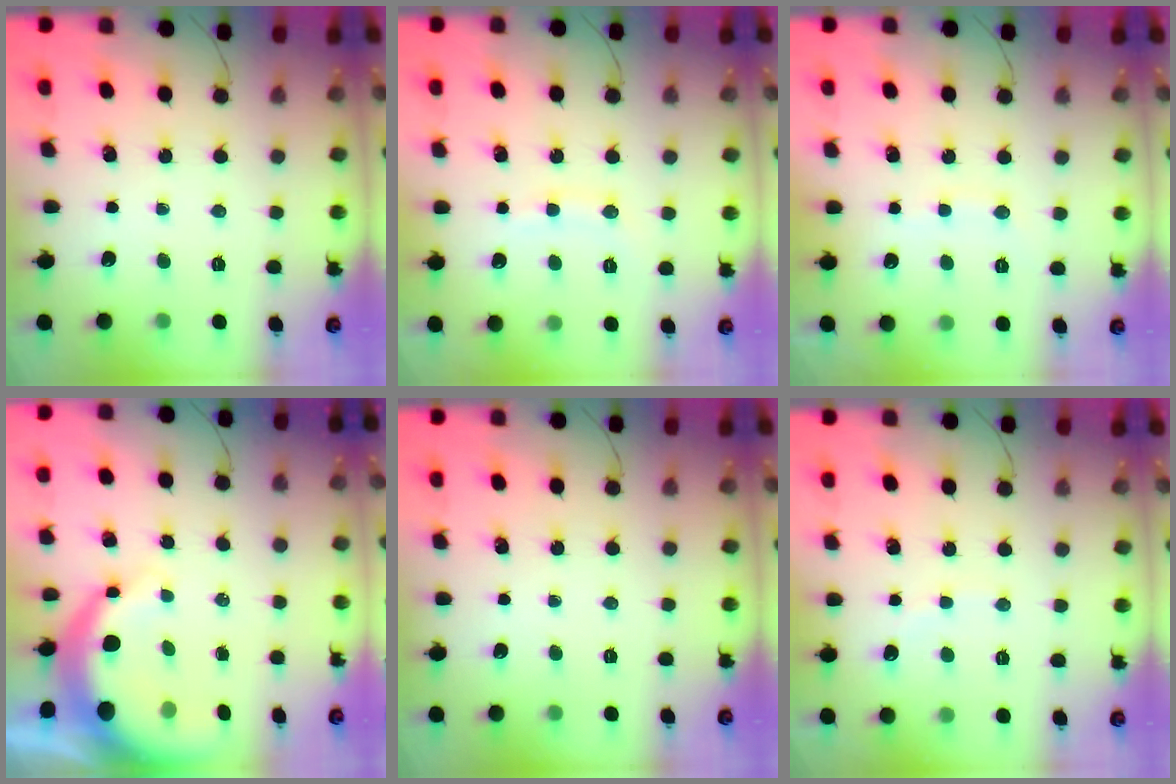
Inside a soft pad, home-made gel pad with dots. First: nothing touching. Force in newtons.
{"total": 6.4, "press": 6.3, "slide": 1.3}
{"total": 6.8, "press": 6.7, "slide": 1.2}
{"total": 9.0, "press": 8.8, "slide": 1.9}
{"total": 0.0}
{"total": 4.5, "press": 4.4, "slide": 0.8}